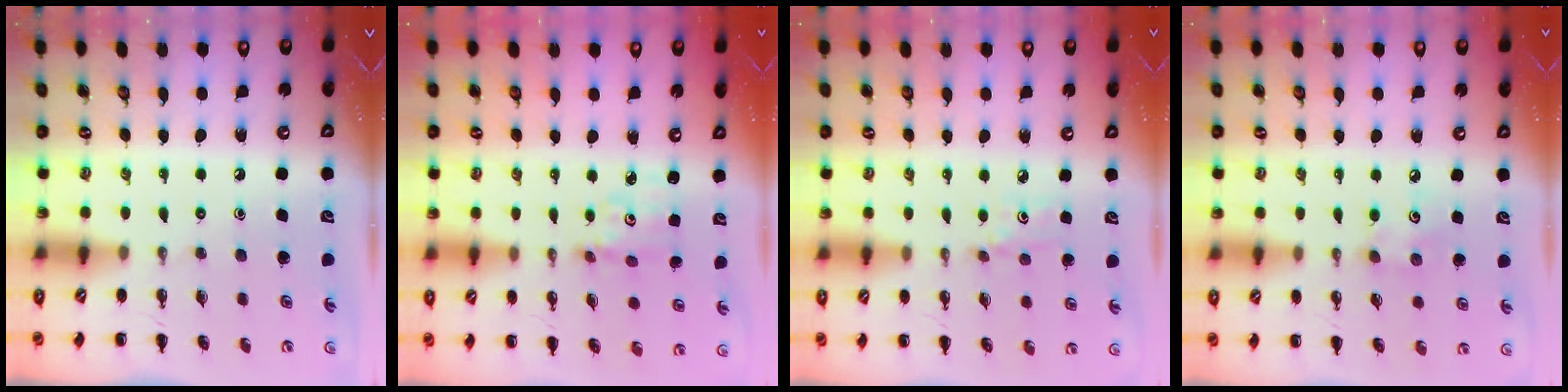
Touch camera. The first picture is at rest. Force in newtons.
{"total": 2.7, "press": 2.7, "slide": 0.3}
{"total": 3.0, "press": 2.8, "slide": 1.1}
{"total": 3.8, "press": 3.7, "slide": 0.9}